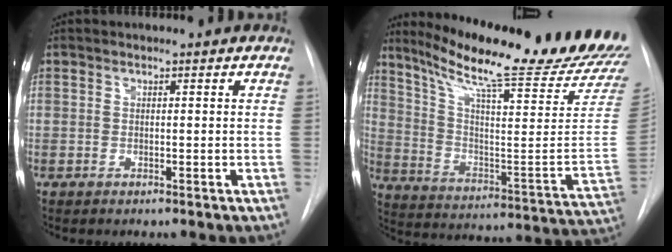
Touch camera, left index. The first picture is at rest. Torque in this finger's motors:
{"motor_torque": [0.59, -1.01, 0.07, 0.06]}